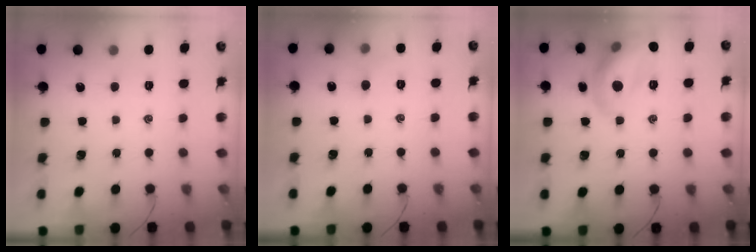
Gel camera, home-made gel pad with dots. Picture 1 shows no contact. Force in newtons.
{"total": 4.1, "press": 3.9, "slide": 1.2}
{"total": 13.7, "press": 13.6, "slide": 1.0}